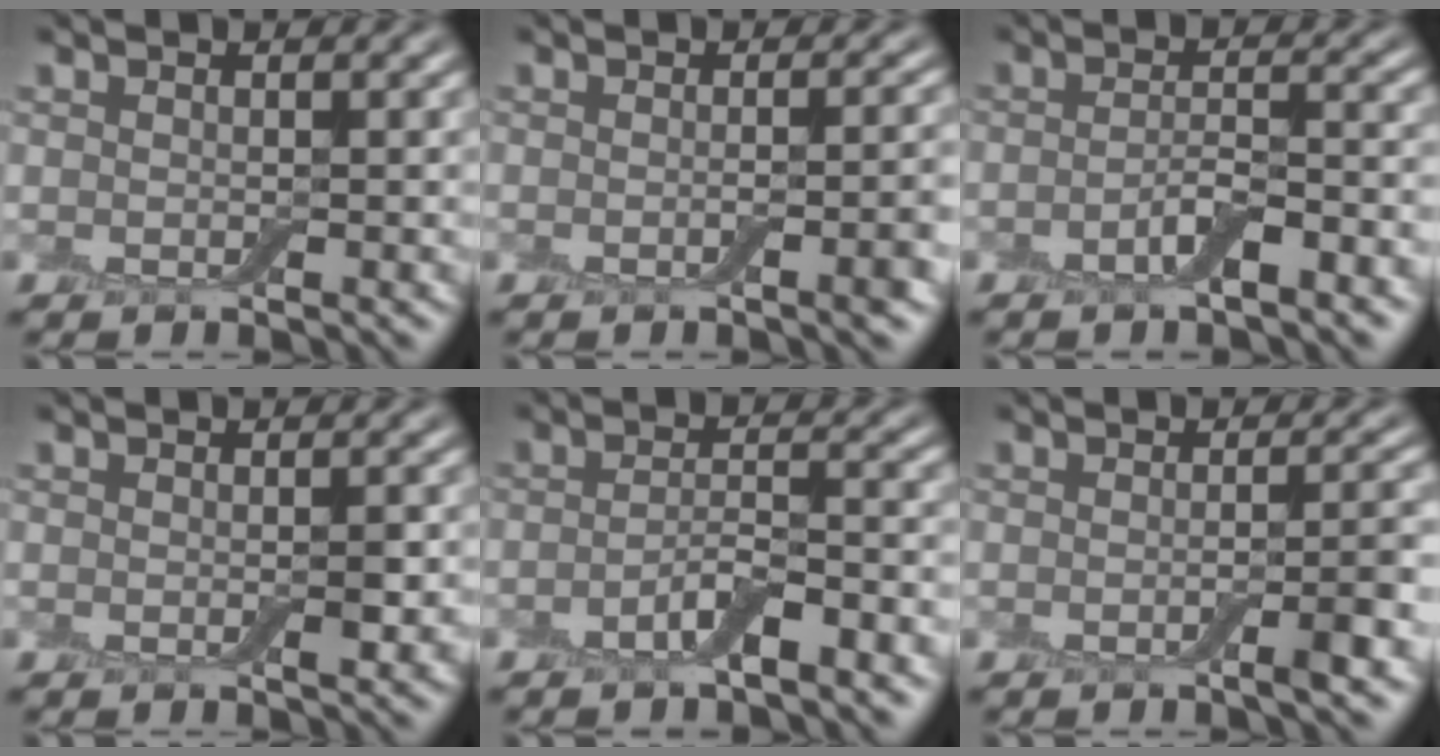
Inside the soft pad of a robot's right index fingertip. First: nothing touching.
{"total": 3.3, "force": [-1.0, 1.0, 3.0], "torque": [-0.031, 0.003, -0.016]}
{"total": 3.6, "force": [-1.8, 0.9, 3.0], "torque": [-0.056, 0.006, -0.037]}
{"total": 1.6, "force": [-0.2, 0.3, 1.5], "torque": [-0.025, -0.003, -0.005]}
{"total": 4.0, "force": [-2.1, 1.1, 3.2], "torque": [-0.061, 0.006, -0.044]}
{"total": 3.4, "force": [-1.1, 0.7, 3.2], "torque": [-0.043, 0.006, -0.024]}